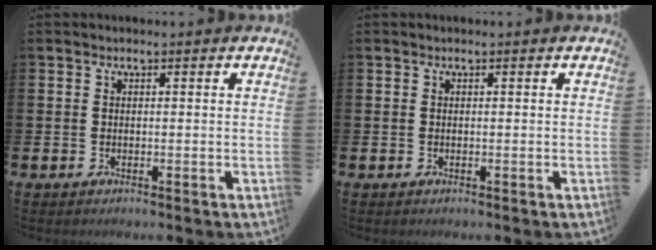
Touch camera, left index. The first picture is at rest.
{"total": 0.0}